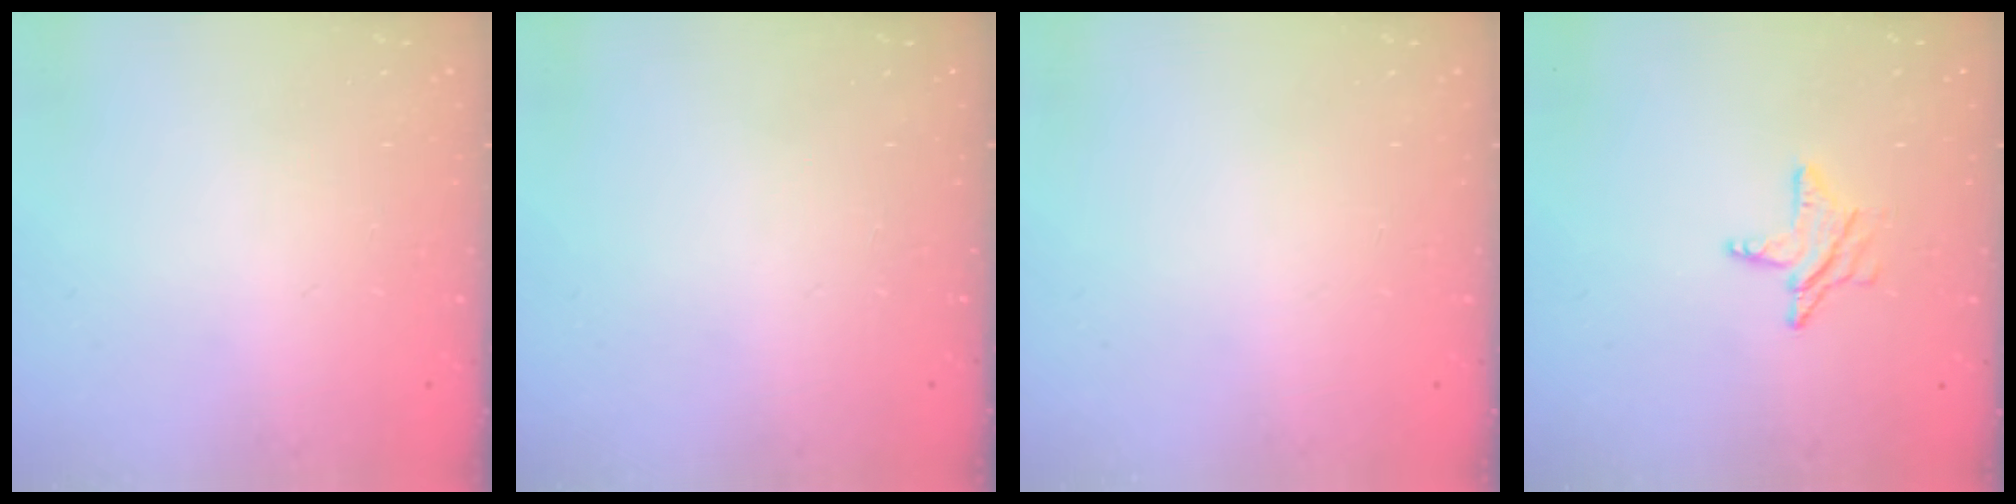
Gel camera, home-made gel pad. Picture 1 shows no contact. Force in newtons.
{"total": 0.0}
{"total": 0.0}
{"total": 5.4, "press": 5.4, "slide": 0.4}